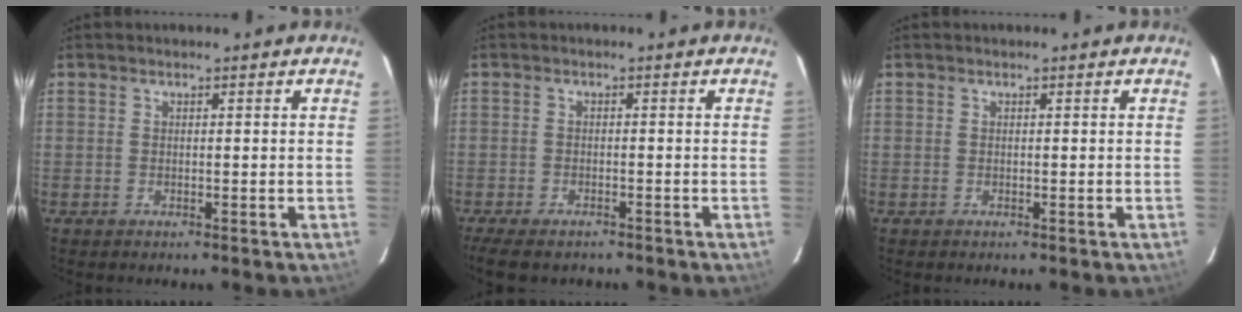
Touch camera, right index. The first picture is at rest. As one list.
[{"total": 7.4, "force": [-6.0, 2.8, 3.4], "torque": [-0.087, -0.025, -0.100]}, {"total": 0.0}]